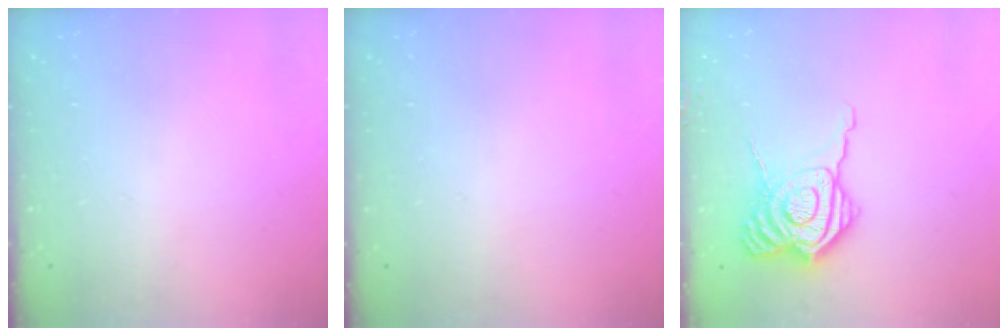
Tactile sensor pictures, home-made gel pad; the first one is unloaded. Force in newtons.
{"total": 0.0}
{"total": 13.4, "press": 13.4, "slide": 1.2}